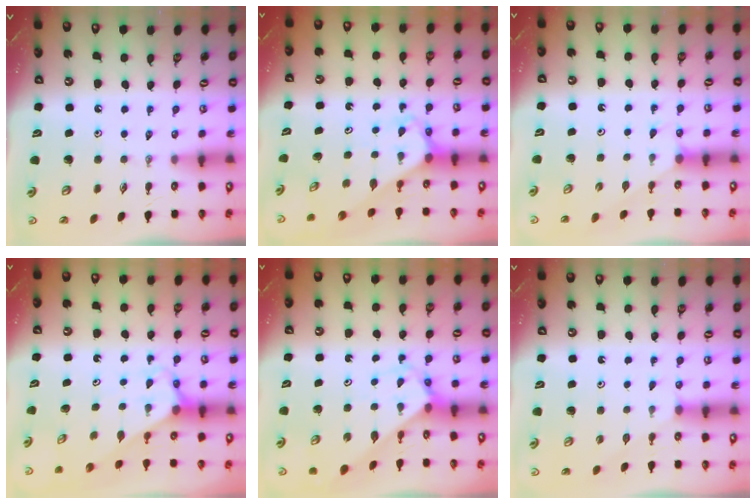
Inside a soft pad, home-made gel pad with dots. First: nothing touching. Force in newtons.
{"total": 2.8, "press": 2.8, "slide": 0.2}
{"total": 4.3, "press": 4.3, "slide": 0.1}
{"total": 2.8, "press": 2.8, "slide": 0.1}
{"total": 2.9, "press": 2.9, "slide": 0.1}
{"total": 1.7, "press": 1.7, "slide": 0.2}